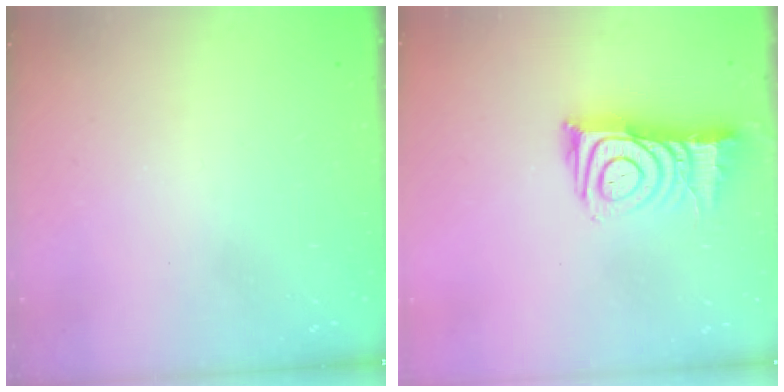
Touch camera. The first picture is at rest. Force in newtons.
{"total": 12.6, "press": 12.5, "slide": 1.0}